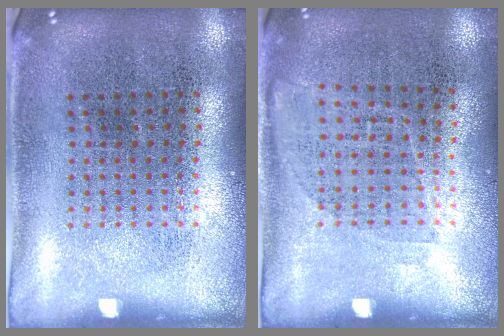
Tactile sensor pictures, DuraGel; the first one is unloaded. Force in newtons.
{"total": 1.0, "press": 0.8, "slide": 0.6}